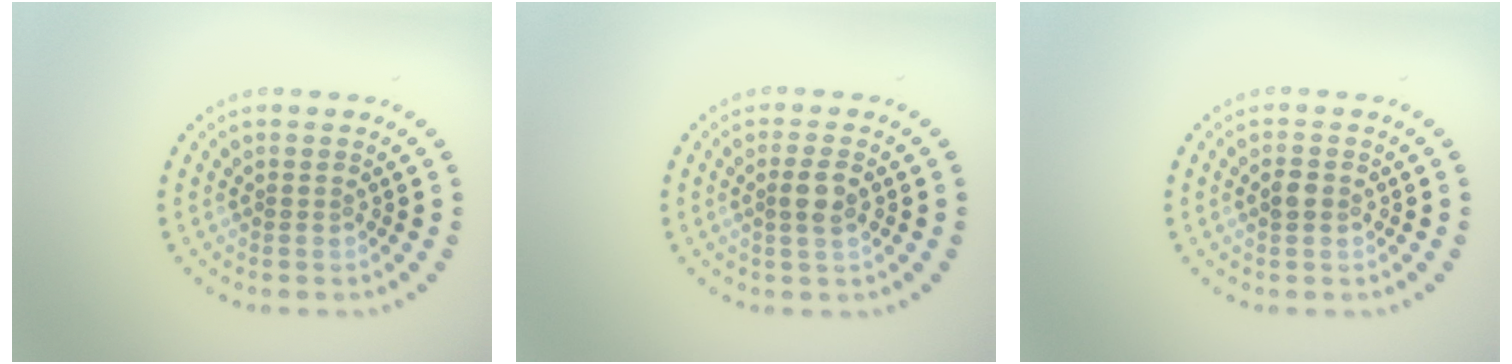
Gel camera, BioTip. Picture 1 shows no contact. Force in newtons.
{"total": 2.0, "press": 1.8, "slide": 0.8}
{"total": 1.3, "press": 1.3, "slide": 0.1}